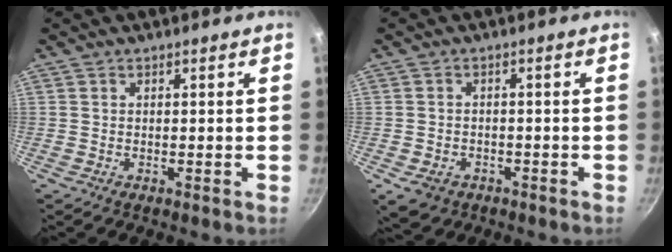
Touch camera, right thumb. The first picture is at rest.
{"total": 4.9, "force": [-2.3, 3.7, 2.3], "torque": [-0.035, 0.015, -0.025]}